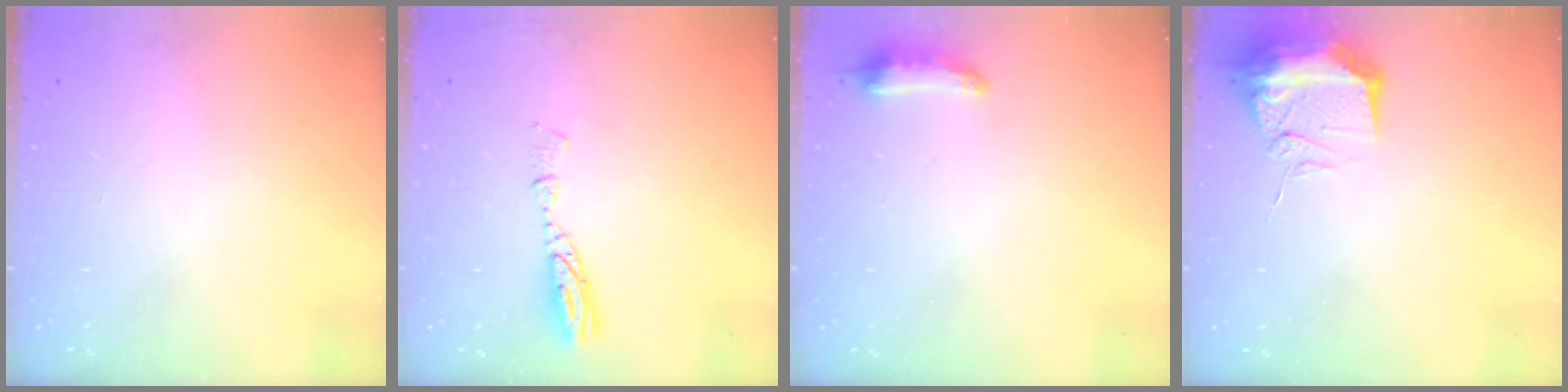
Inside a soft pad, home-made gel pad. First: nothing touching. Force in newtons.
{"total": 6.6, "press": 6.6, "slide": 0.6}
{"total": 5.8, "press": 5.8, "slide": 1.0}
{"total": 13.6, "press": 12.0, "slide": 6.4}